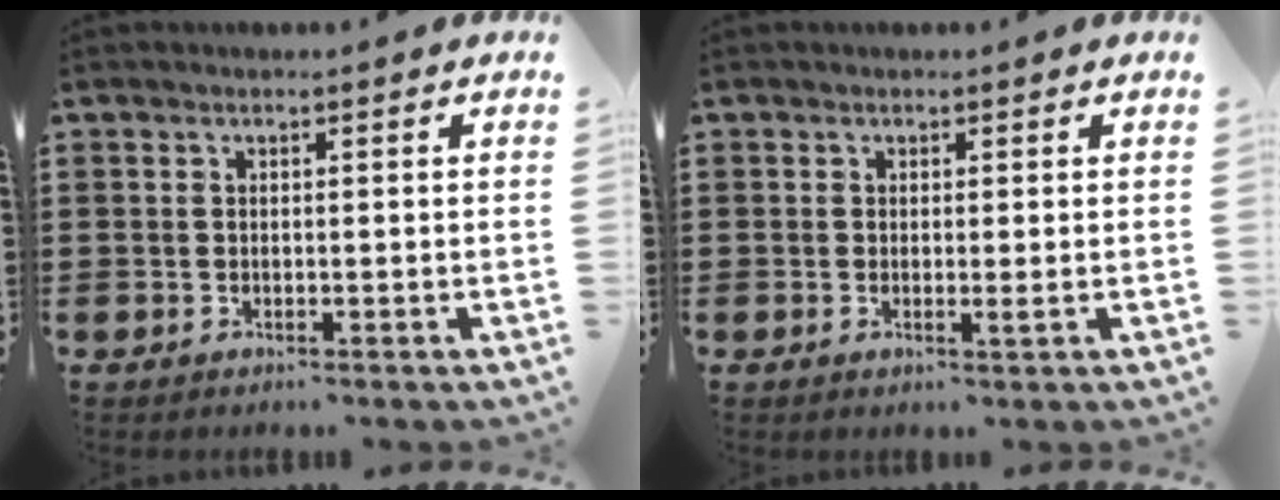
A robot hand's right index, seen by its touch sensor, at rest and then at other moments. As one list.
[{"total": 1.0, "force": [0.0, 0.0, 1.0], "torque": [-0.019, -0.005, 0.001]}]